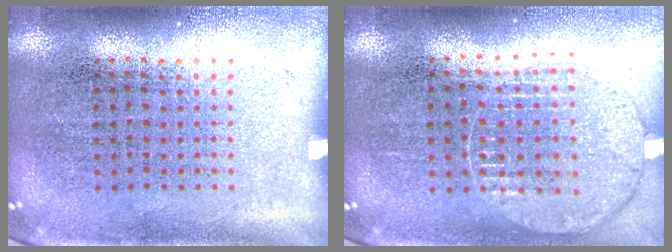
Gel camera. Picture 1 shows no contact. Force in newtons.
{"total": 1.0, "press": 1.0, "slide": 0.1}